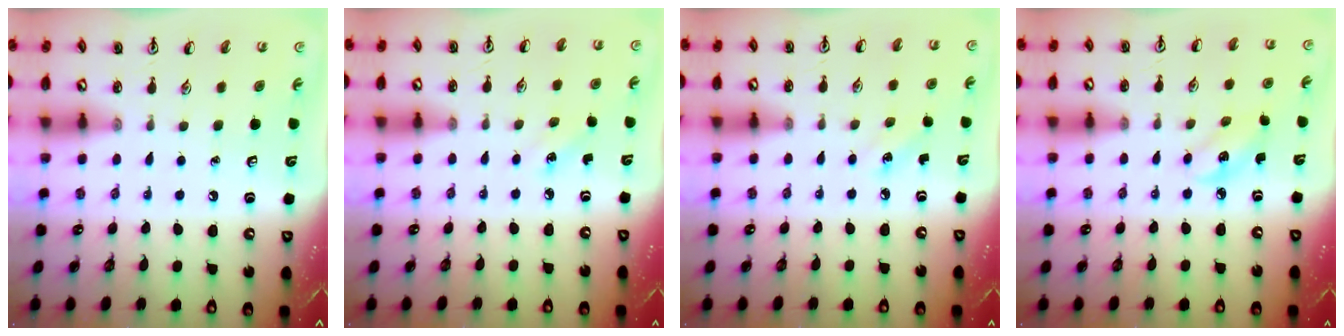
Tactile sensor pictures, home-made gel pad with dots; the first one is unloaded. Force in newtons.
{"total": 1.9, "press": 1.7, "slide": 0.8}
{"total": 2.5, "press": 2.3, "slide": 0.9}
{"total": 2.8, "press": 2.7, "slide": 0.8}